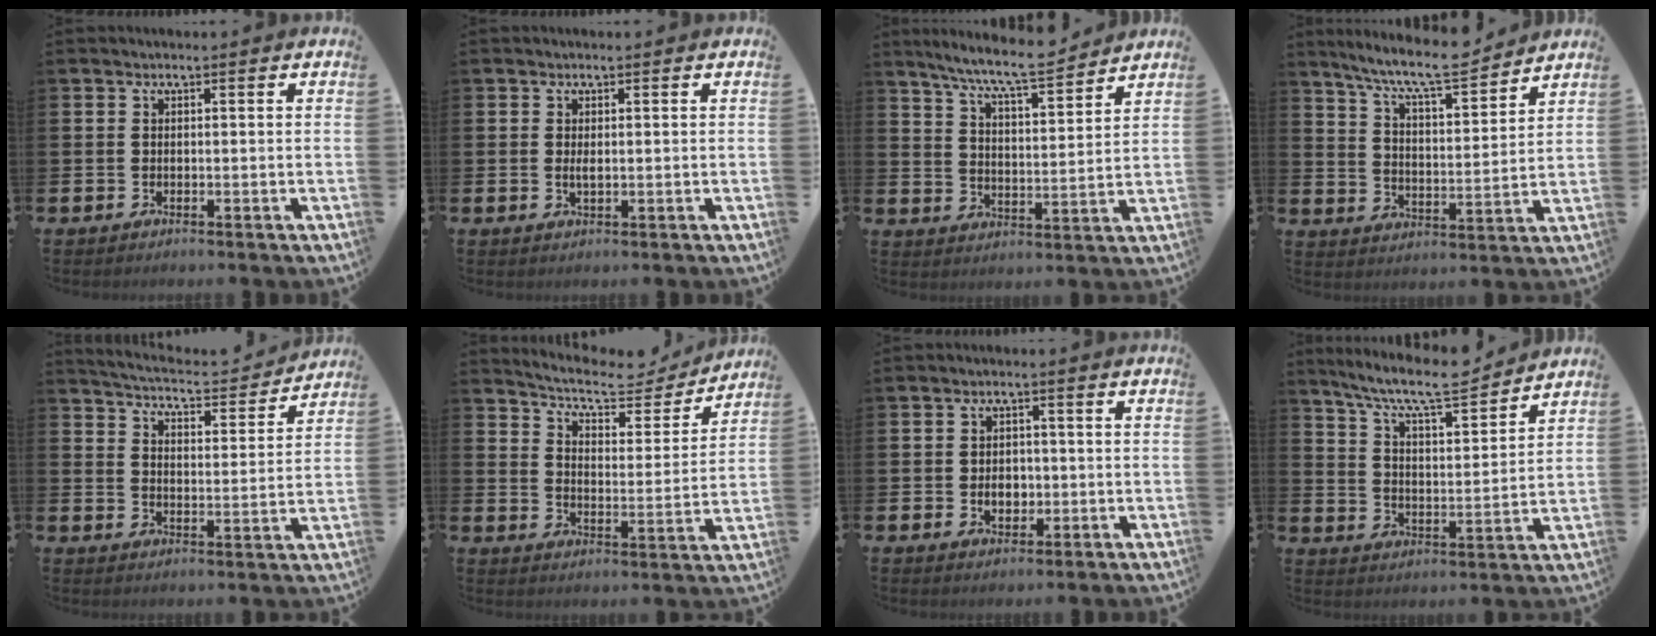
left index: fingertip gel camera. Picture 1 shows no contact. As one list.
[{"total": 1.2, "force": [0.2, 0.4, 1.1], "torque": [-0.018, 0.000, 0.002]}, {"total": 8.3, "force": [7.7, 0.3, 3.0], "torque": [-0.081, -0.046, 0.136]}, {"total": 9.5, "force": [8.6, 1.1, 3.8], "torque": [-0.102, -0.051, 0.152]}, {"total": 4.9, "force": [4.8, 0.4, 0.7], "torque": [-0.041, -0.038, 0.080]}, {"total": 7.6, "force": [7.1, 2.0, 2.1], "torque": [-0.066, -0.050, 0.120]}, {"total": 2.9, "force": [-0.4, 2.3, 1.8], "torque": [-0.019, -0.001, -0.015]}, {"total": 9.3, "force": [8.4, 1.2, 3.8], "torque": [-0.103, -0.050, 0.145]}]